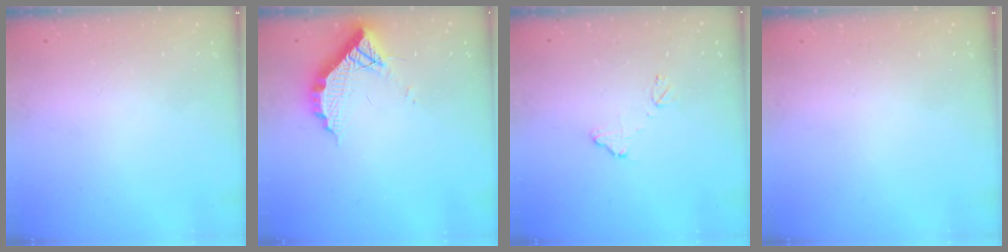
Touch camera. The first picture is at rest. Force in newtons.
{"total": 10.4, "press": 10.4, "slide": 0.7}
{"total": 9.3, "press": 9.3, "slide": 0.6}
{"total": 0.0}